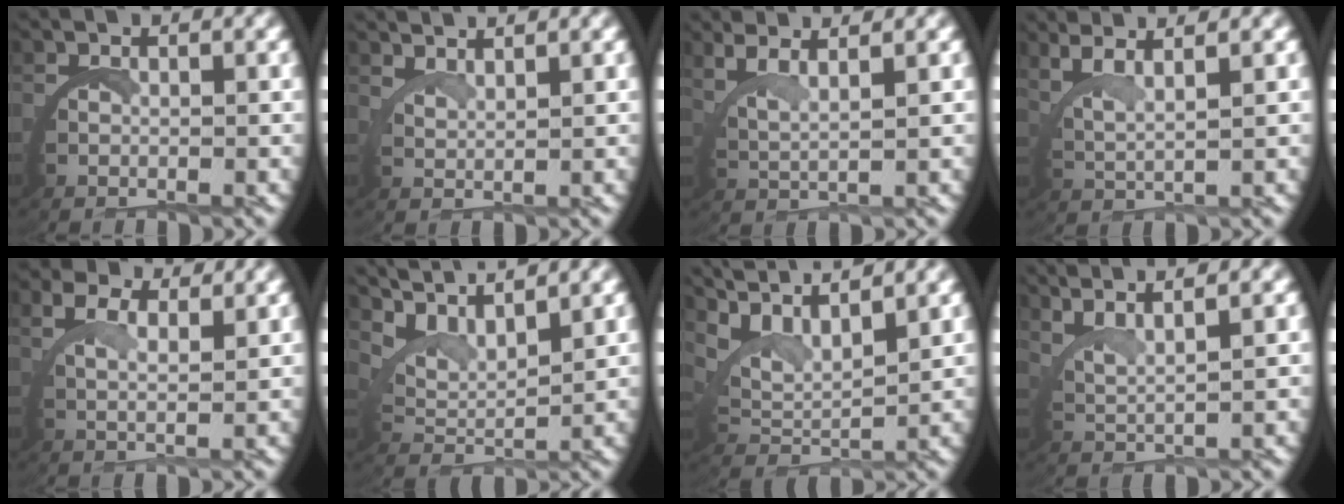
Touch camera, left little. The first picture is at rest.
{"total": 3.3, "force": [3.1, -0.8, 0.4], "torque": [-0.016, -0.001, 0.058]}
{"total": 3.8, "force": [2.9, 0.8, 2.3], "torque": [-0.065, -0.004, 0.053]}
{"total": 4.5, "force": [3.3, 1.5, 2.8], "torque": [-0.079, -0.002, 0.055]}
{"total": 3.2, "force": [2.6, 0.1, 2.0], "torque": [-0.051, -0.007, 0.049]}
{"total": 6.4, "force": [5.1, 2.1, 3.3], "torque": [-0.081, 0.010, 0.085]}
{"total": 6.7, "force": [4.7, 2.7, 3.9], "torque": [-0.100, 0.005, 0.080]}
{"total": 5.8, "force": [4.2, 2.1, 3.3], "torque": [-0.084, 0.004, 0.067]}